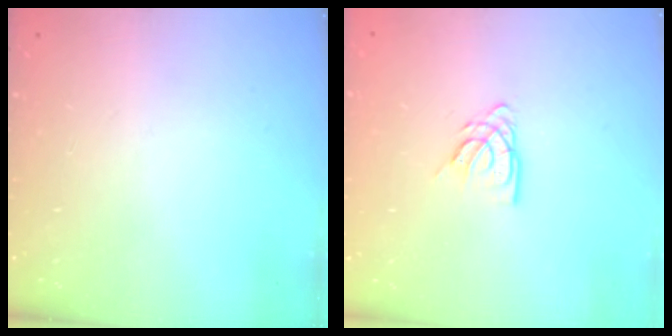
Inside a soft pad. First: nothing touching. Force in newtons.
{"total": 5.3, "press": 5.3, "slide": 0.5}